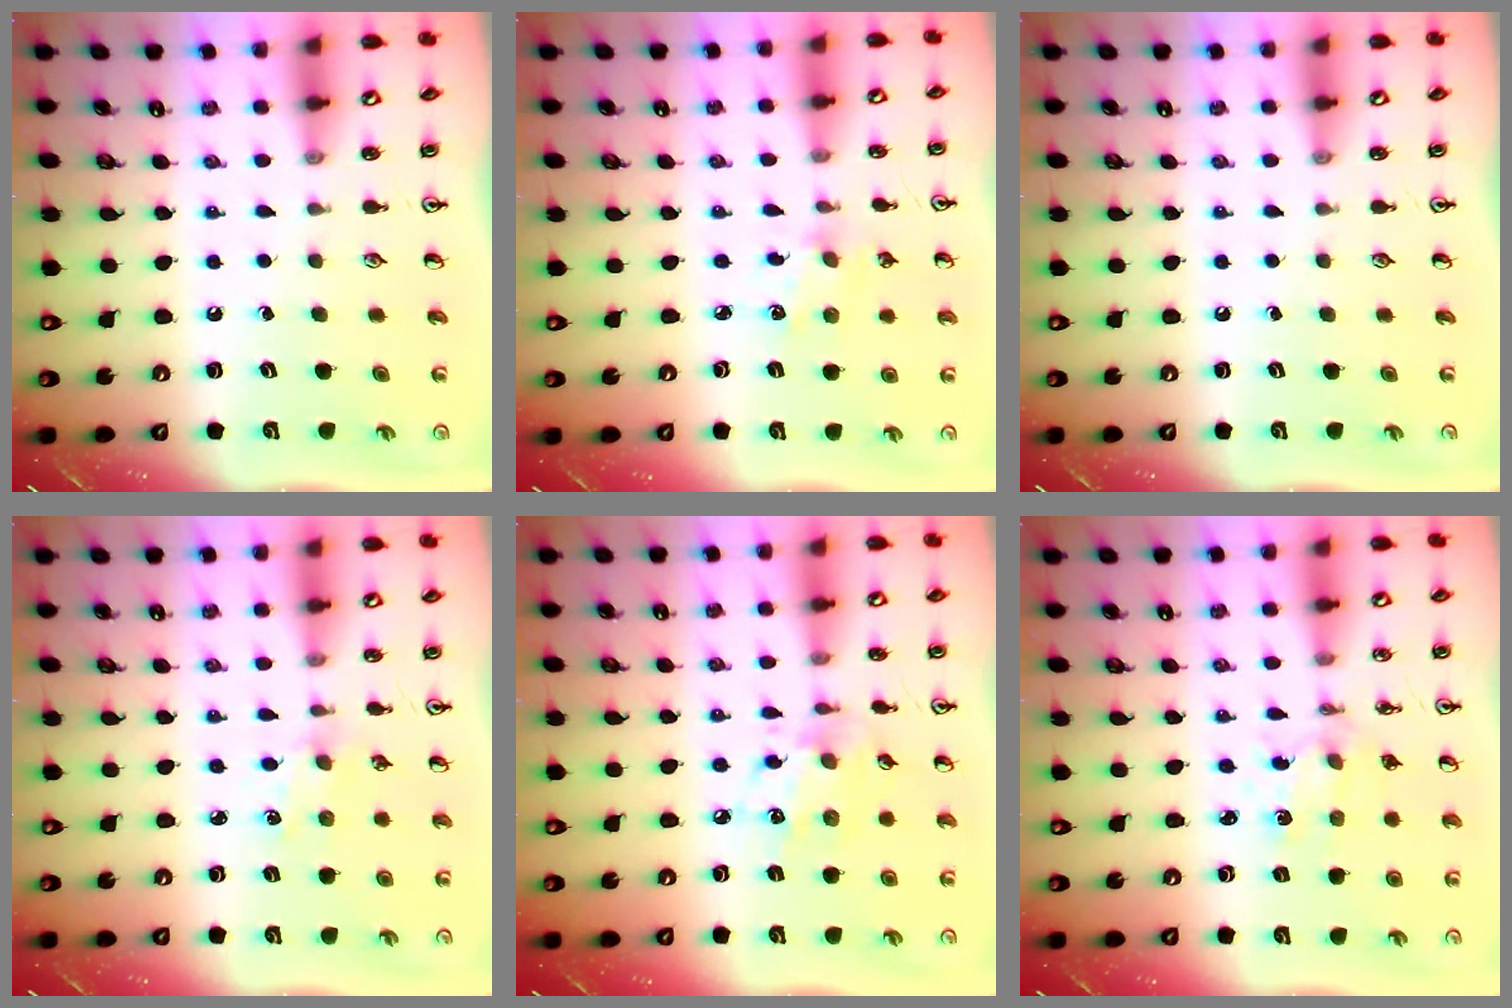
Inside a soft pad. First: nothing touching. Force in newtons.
{"total": 1.7, "press": 1.7, "slide": 0.4}
{"total": 0.0}
{"total": 2.4, "press": 2.4, "slide": 0.3}
{"total": 9.1, "press": 9.0, "slide": 0.6}
{"total": 2.0, "press": 2.0, "slide": 0.3}